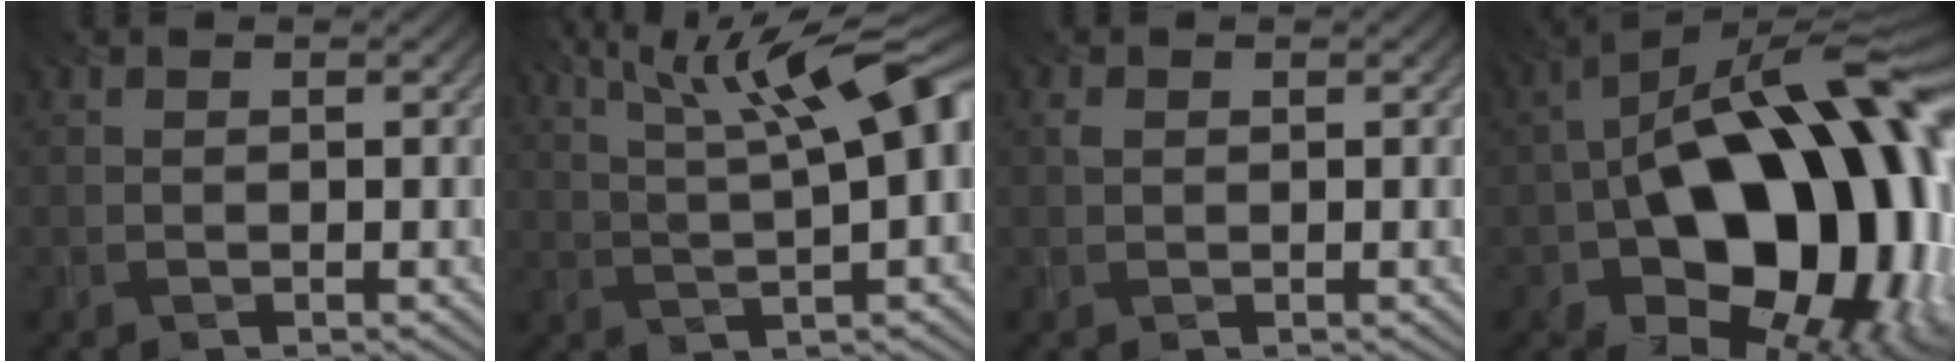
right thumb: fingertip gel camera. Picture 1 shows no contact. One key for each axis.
{"total": 14.0, "fx": 5.5, "fy": 3.9, "fz": 12.2, "tx": -0.170, "ty": 0.039, "tz": 0.068}
{"total": 0.7, "fx": 0.2, "fy": 0.5, "fz": 0.4, "tx": -0.009, "ty": 0.004, "tz": 0.005}
{"total": 20.4, "fx": -2.3, "fy": 11.8, "fz": 16.5, "tx": -0.261, "ty": -0.002, "tz": -0.034}